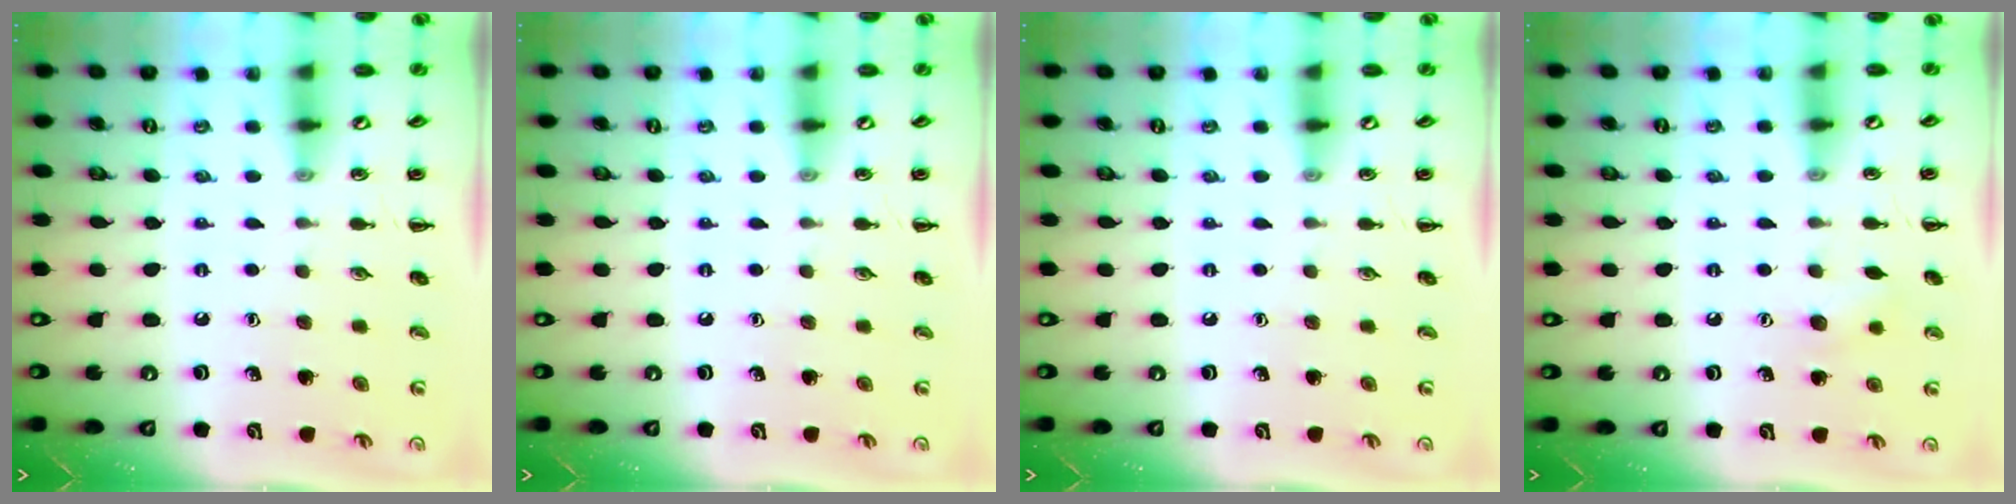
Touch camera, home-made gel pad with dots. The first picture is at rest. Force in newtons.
{"total": 0.0}
{"total": 0.0}
{"total": 6.8, "press": 6.7, "slide": 1.2}